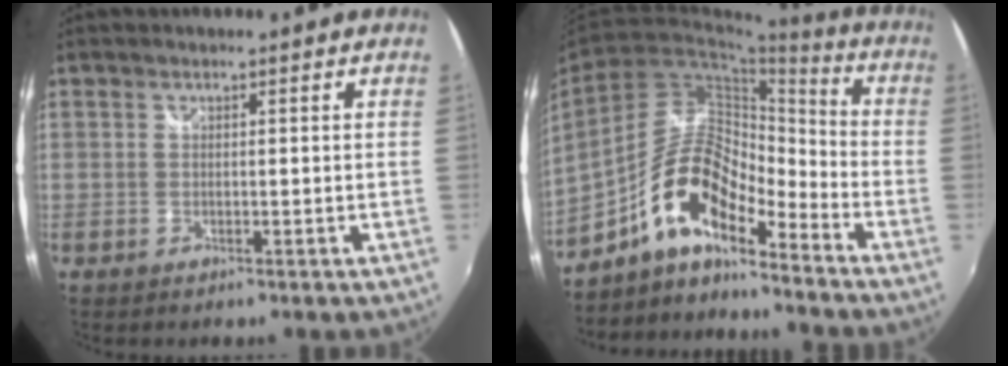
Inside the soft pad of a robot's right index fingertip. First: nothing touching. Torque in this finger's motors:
{"motor_torque": [1.09, -1.04, 0.89, 0.19]}